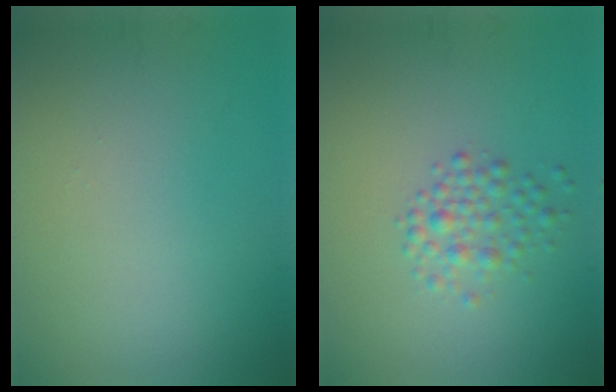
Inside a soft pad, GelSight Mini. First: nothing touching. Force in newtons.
{"total": 2.2, "press": 2.2, "slide": 0.1}